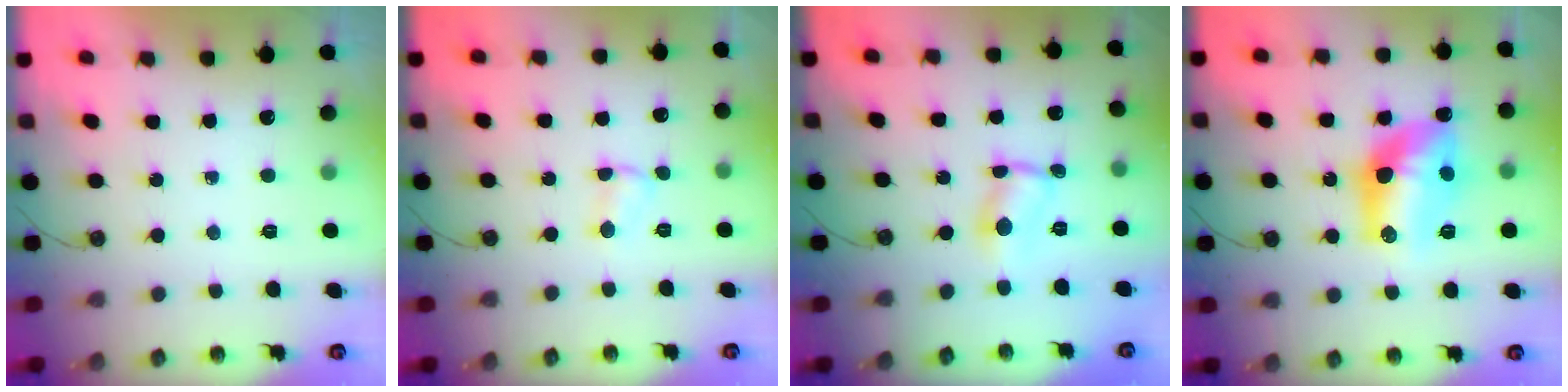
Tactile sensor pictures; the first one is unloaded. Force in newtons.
{"total": 3.4, "press": 3.3, "slide": 0.3}
{"total": 2.4, "press": 2.4, "slide": 0.1}
{"total": 13.7, "press": 13.6, "slide": 0.9}